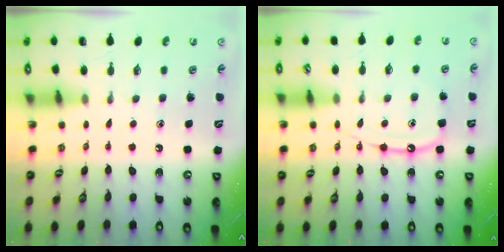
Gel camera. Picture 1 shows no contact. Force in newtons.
{"total": 11.4, "press": 11.4, "slide": 0.9}